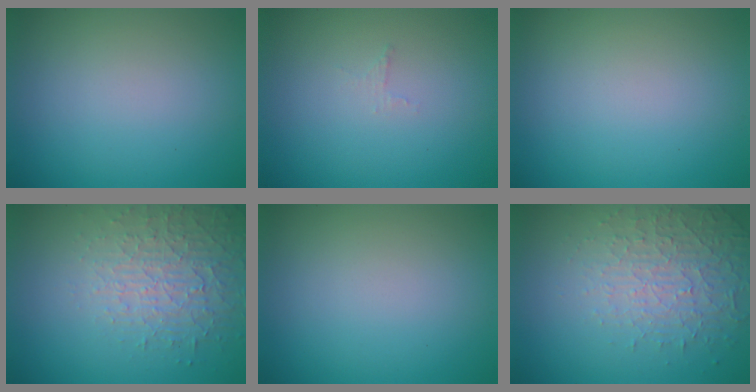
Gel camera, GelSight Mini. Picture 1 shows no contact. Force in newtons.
{"total": 0.7, "press": 0.6, "slide": 0.2}
{"total": 0.0}
{"total": 4.5, "press": 3.6, "slide": 2.7}
{"total": 0.0}
{"total": 4.5, "press": 3.1, "slide": 3.4}